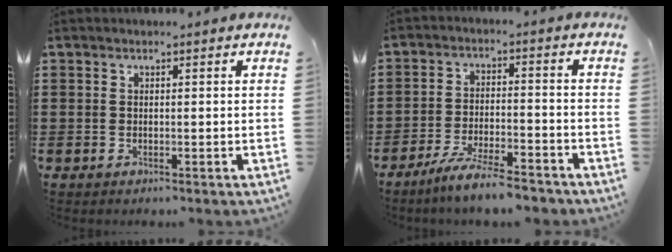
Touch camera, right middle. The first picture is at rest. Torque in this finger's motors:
{"motor_torque": [1.54, -0.59, 0.19, 0.13]}